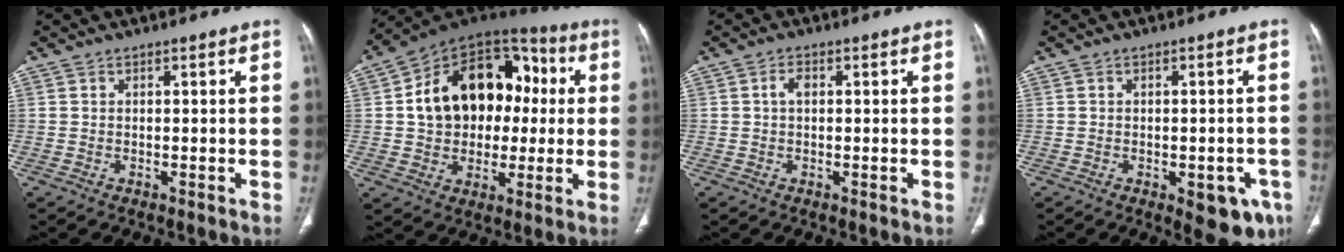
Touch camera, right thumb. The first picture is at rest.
{"total": 22.2, "force": [2.1, 16.0, 15.2], "torque": [-0.206, 0.038, 0.037]}
{"total": 1.8, "force": [0.2, 1.1, 1.5], "torque": [-0.027, 0.007, 0.002]}
{"total": 8.5, "force": [-3.7, 4.0, 6.4], "torque": [-0.050, 0.007, -0.038]}